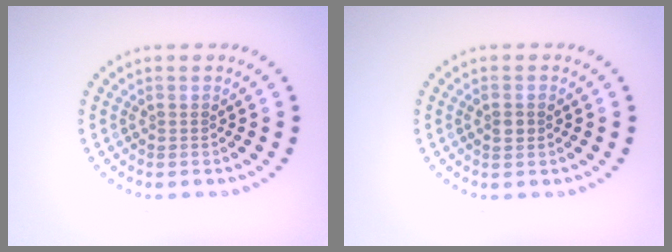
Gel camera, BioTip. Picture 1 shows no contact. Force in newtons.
{"total": 1.2, "press": 1.2, "slide": 0.2}